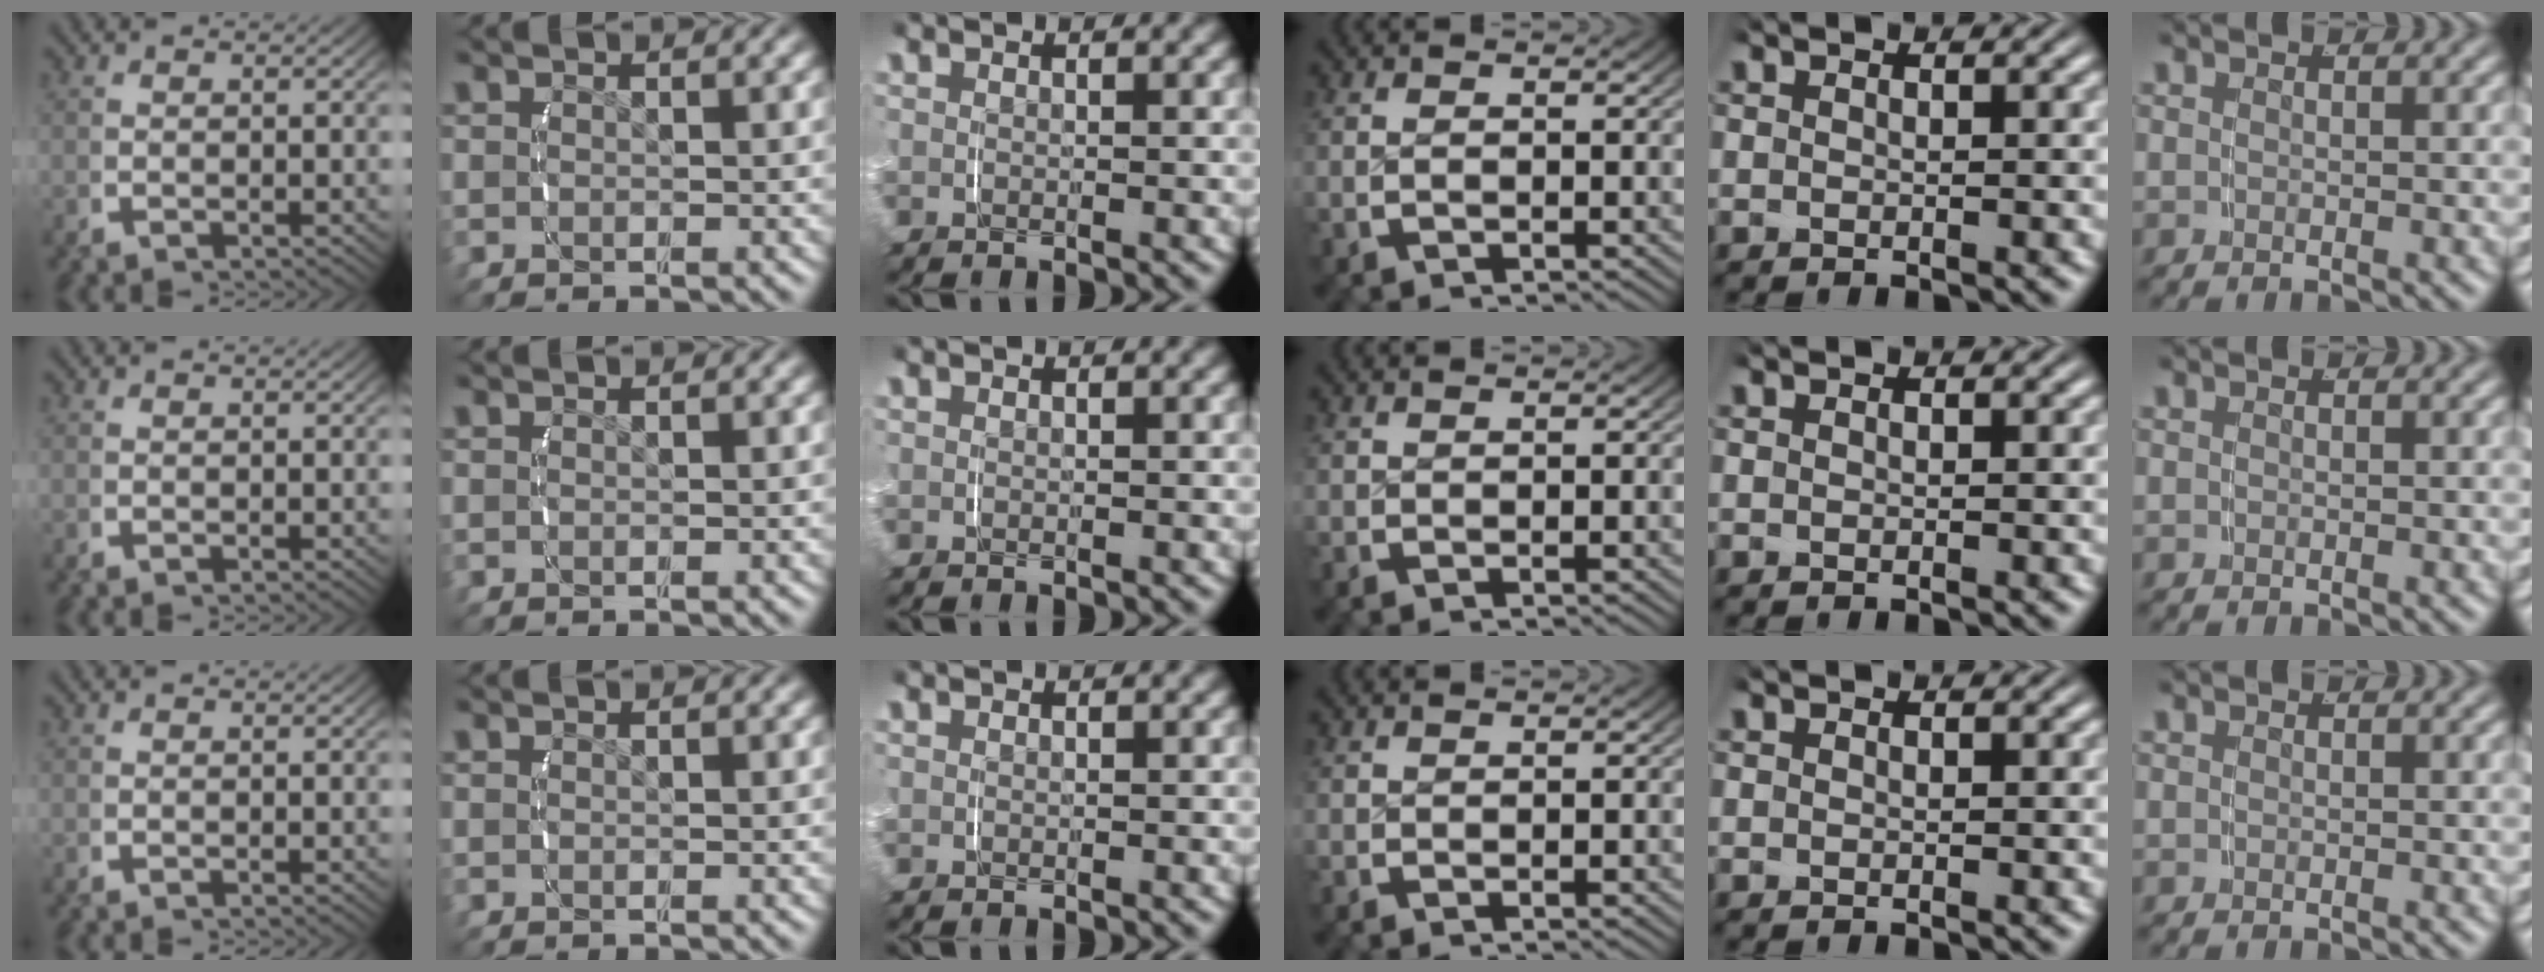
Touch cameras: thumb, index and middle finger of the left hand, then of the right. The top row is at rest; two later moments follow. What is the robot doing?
{"motion": "grasp_and_lifting", "object": "velcro strap"}